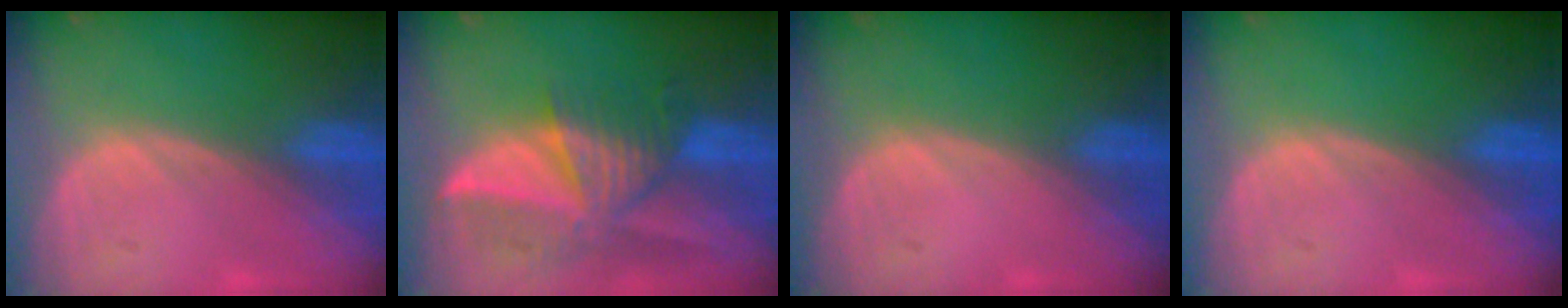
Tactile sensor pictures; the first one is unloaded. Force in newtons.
{"total": 9.6, "press": 8.4, "slide": 4.5}
{"total": 0.0}
{"total": 0.0}